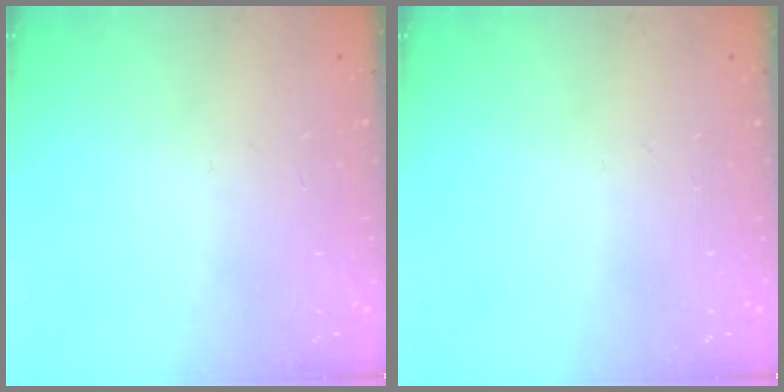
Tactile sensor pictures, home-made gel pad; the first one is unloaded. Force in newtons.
{"total": 0.0}